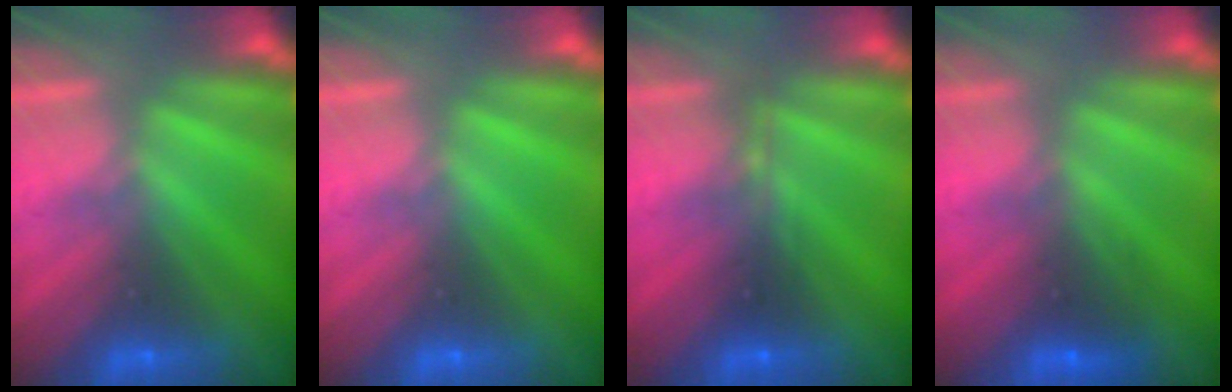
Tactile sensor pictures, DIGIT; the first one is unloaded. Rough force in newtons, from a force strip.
{"total": 0.0}
{"total": 2.3}
{"total": 2.6}